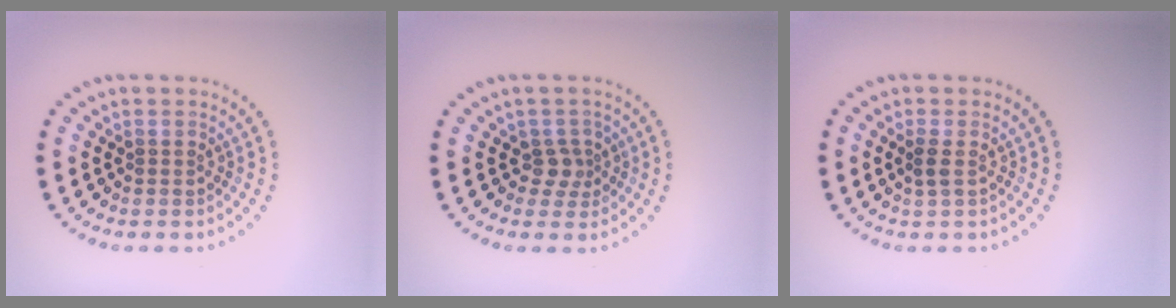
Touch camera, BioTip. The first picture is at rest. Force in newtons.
{"total": 1.9, "press": 1.4, "slide": 1.3}
{"total": 1.0, "press": 0.8, "slide": 0.5}